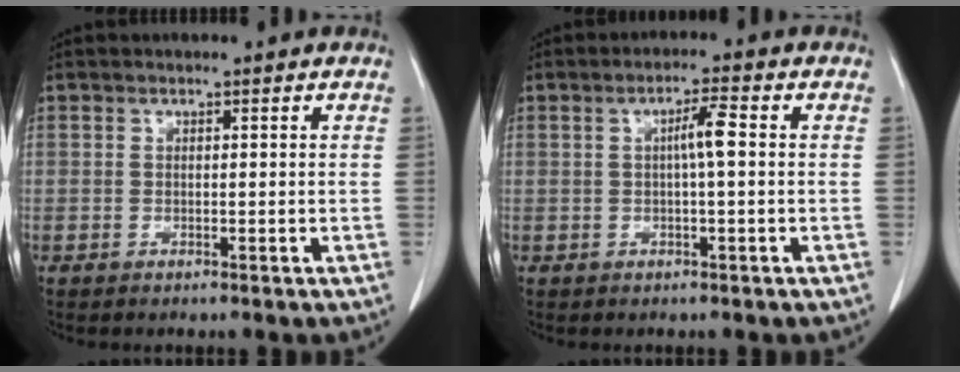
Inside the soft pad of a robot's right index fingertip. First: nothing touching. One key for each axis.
{"total": 3.4, "fx": 0.3, "fy": 0.2, "fz": 3.4, "tx": -0.061, "ty": 0.006, "tz": 0.004}